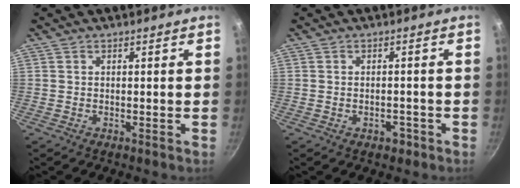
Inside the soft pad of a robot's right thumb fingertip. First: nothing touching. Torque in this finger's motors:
{"motor_torque": [-0.58, -0.15, -0.30, 0.27, 0.07]}